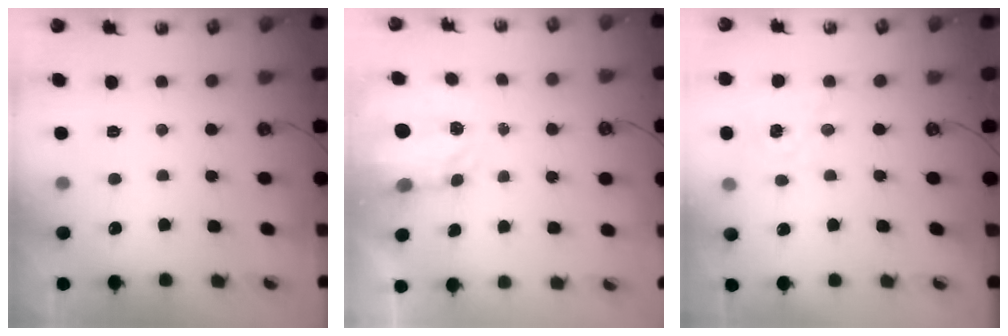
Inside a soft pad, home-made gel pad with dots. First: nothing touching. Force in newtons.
{"total": 3.7, "press": 3.7, "slide": 0.5}
{"total": 2.3, "press": 2.3, "slide": 0.3}